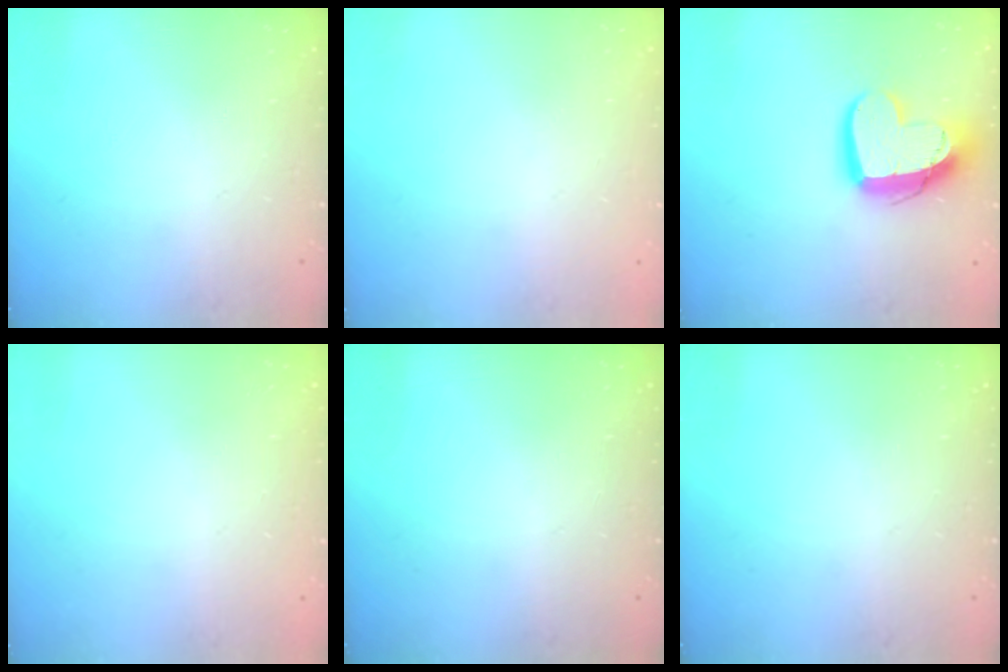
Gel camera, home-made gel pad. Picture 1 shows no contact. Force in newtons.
{"total": 0.0}
{"total": 15.8, "press": 15.8, "slide": 1.3}
{"total": 0.0}
{"total": 0.0}
{"total": 0.0}